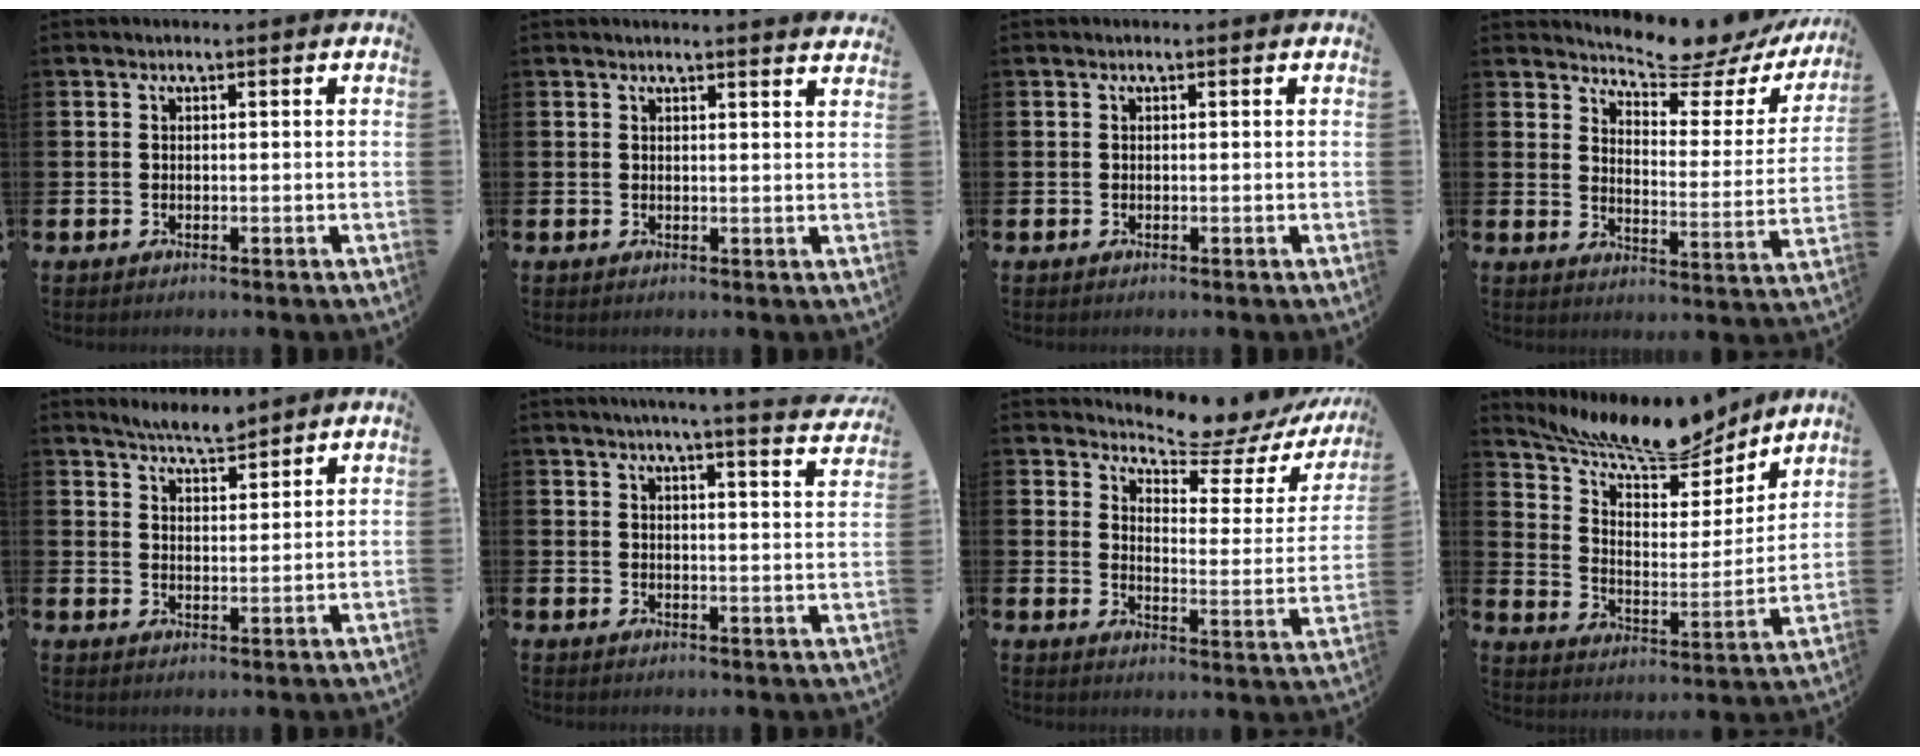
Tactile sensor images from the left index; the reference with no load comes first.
{"total": 1.7, "force": [1.7, -0.2, 0.0], "torque": [0.013, -0.017, 0.028]}
{"total": 0.0}
{"total": 7.4, "force": [7.1, 1.2, 1.7], "torque": [-0.042, -0.063, 0.119]}
{"total": 4.4, "force": [4.3, 0.5, 0.5], "torque": [-0.004, -0.025, 0.075]}
{"total": 5.0, "force": [4.6, -0.8, 1.8], "torque": [-0.023, -0.033, 0.073]}
{"total": 7.3, "force": [7.0, 1.3, 1.7], "torque": [-0.040, -0.064, 0.117]}
{"total": 12.1, "force": [11.4, 2.3, 3.6], "torque": [-0.092, -0.087, 0.197]}